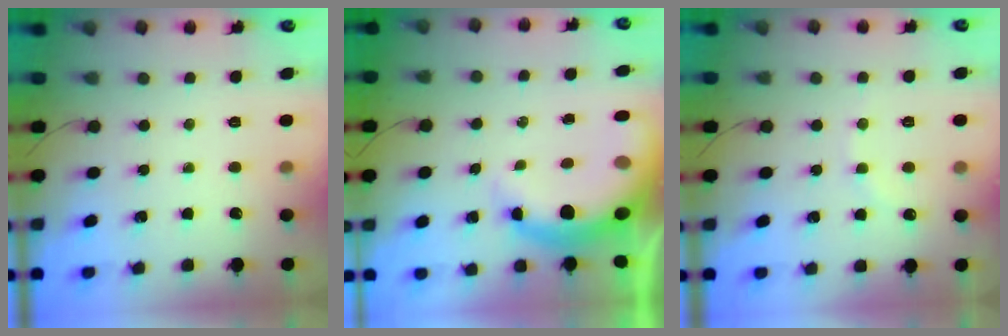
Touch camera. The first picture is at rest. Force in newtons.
{"total": 11.0, "press": 10.7, "slide": 2.6}
{"total": 5.0, "press": 4.8, "slide": 1.6}